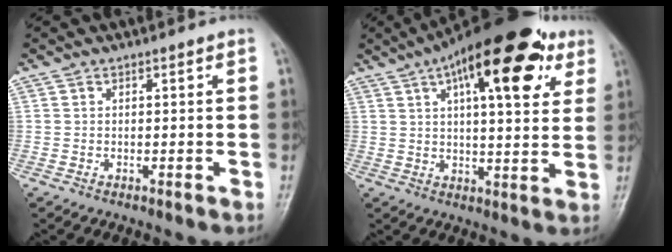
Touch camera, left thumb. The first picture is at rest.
{"total": 21.9, "force": [10.3, 8.2, 17.5], "torque": [-0.241, -0.002, 0.148]}